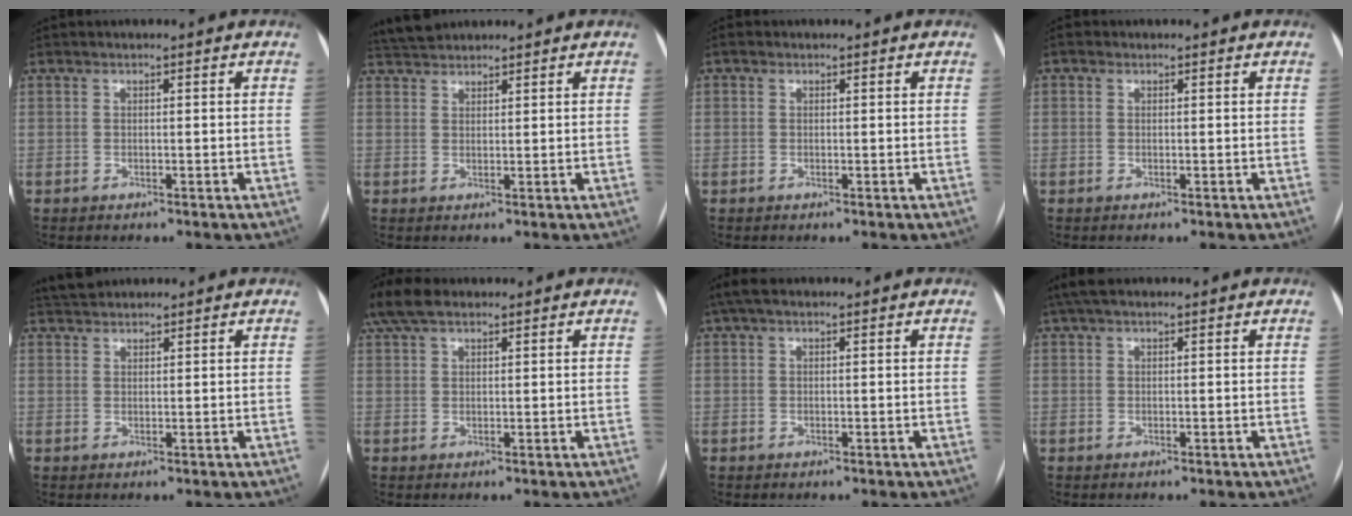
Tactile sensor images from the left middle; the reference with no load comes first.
{"total": 4.0, "force": [3.9, 0.8, 0.7], "torque": [-0.019, 0.028, 0.076]}
{"total": 1.8, "force": [-1.0, -1.3, -0.8], "torque": [0.021, -0.011, -0.021]}
{"total": 1.6, "force": [-0.9, -1.1, -0.7], "torque": [0.023, -0.011, -0.019]}
{"total": 3.3, "force": [3.1, 0.7, 0.7], "torque": [-0.016, 0.026, 0.059]}
{"total": 6.3, "force": [4.8, 2.4, 3.3], "torque": [-0.079, 0.035, 0.096]}
{"total": 3.6, "force": [2.3, 1.3, 2.4], "torque": [-0.052, 0.039, 0.045]}
{"total": 4.0, "force": [3.0, 1.1, 2.4], "torque": [-0.049, 0.037, 0.055]}